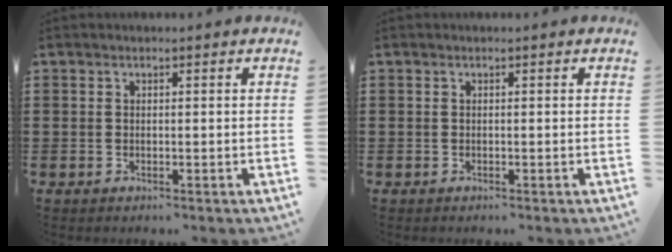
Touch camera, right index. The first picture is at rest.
{"total": 0.0}